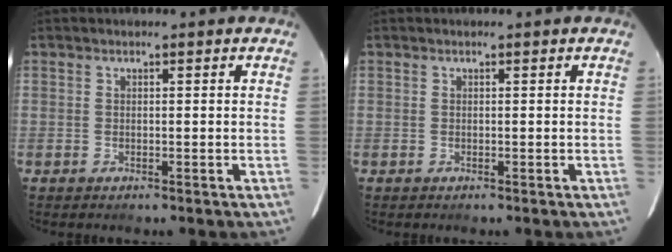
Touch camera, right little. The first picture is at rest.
{"total": 0.0}